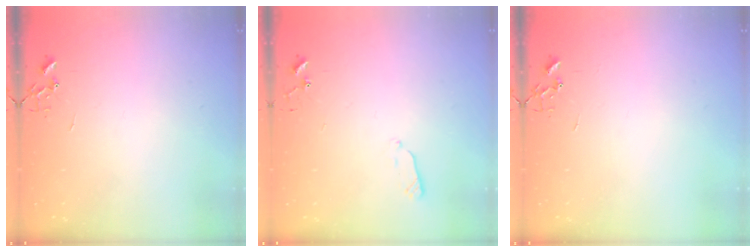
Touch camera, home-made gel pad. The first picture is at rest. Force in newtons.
{"total": 4.7, "press": 4.6, "slide": 0.9}
{"total": 0.0}